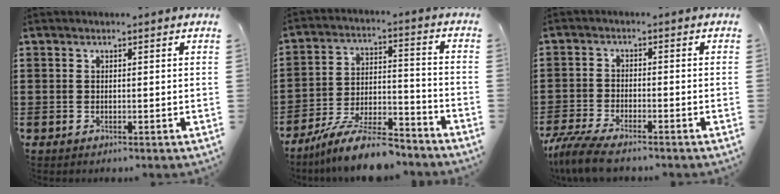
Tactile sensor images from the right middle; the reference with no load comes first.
{"total": 10.7, "force": [-9.2, 1.6, 5.3], "torque": [-0.094, 0.023, -0.174]}
{"total": 5.1, "force": [-4.5, 0.5, 2.4], "torque": [-0.075, -0.018, -0.093]}